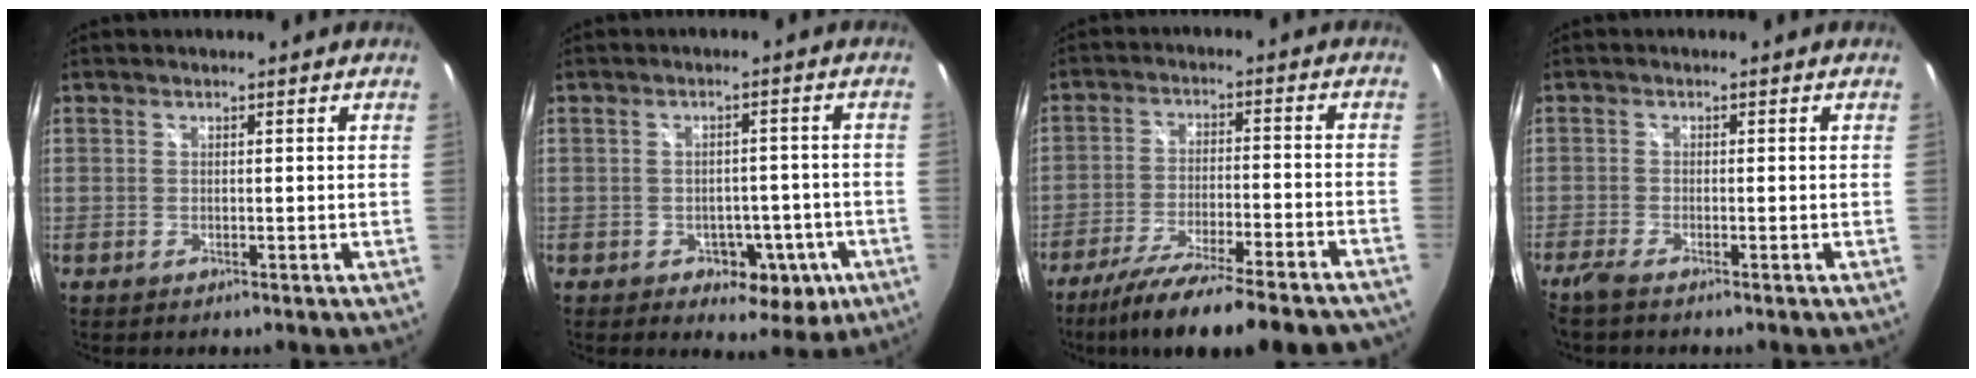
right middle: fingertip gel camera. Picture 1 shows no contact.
{"total": 7.4, "force": [-3.1, 5.4, 4.1], "torque": [-0.065, 0.006, -0.028]}
{"total": 22.1, "force": [-18.8, 3.0, 11.2], "torque": [-0.198, -0.048, -0.274]}
{"total": 2.6, "force": [-2.1, -0.1, 1.4], "torque": [-0.040, -0.009, -0.047]}